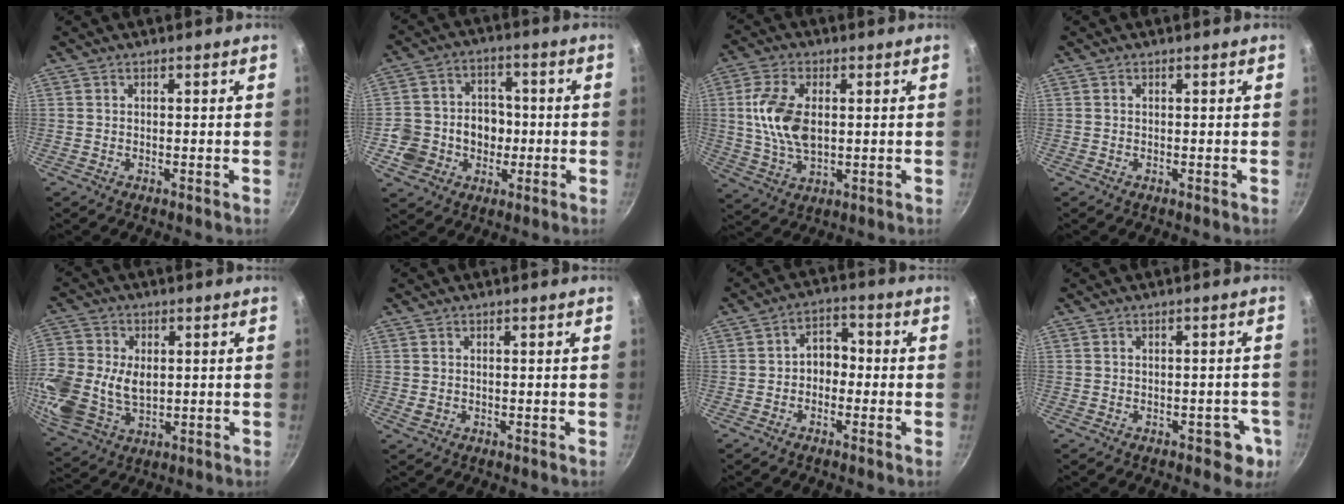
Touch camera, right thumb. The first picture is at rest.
{"total": 11.1, "force": [-1.9, 9.8, 4.7], "torque": [-0.052, 0.030, -0.034]}
{"total": 11.1, "force": [1.2, 6.4, 9.0], "torque": [-0.171, -0.002, 0.023]}
{"total": 0.0}
{"total": 18.0, "force": [0.3, 13.4, 12.0], "torque": [-0.287, 0.004, 0.010]}
{"total": 1.0, "force": [0.1, 0.8, 0.5], "torque": [-0.009, 0.002, 0.006]}
{"total": 5.1, "force": [-0.9, 3.8, 3.2], "torque": [-0.011, 0.022, -0.026]}
{"total": 4.5, "force": [-1.8, 2.8, 3.0], "torque": [-0.008, 0.019, -0.013]}